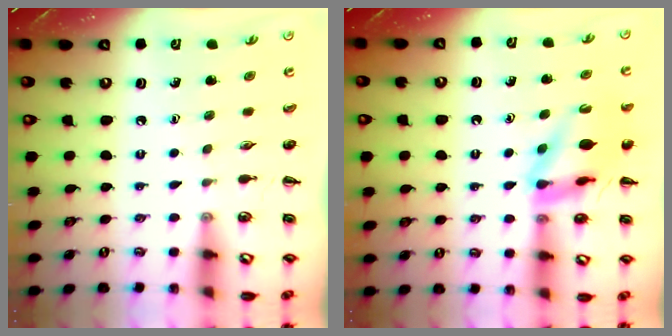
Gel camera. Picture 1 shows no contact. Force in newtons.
{"total": 12.2, "press": 12.1, "slide": 1.6}